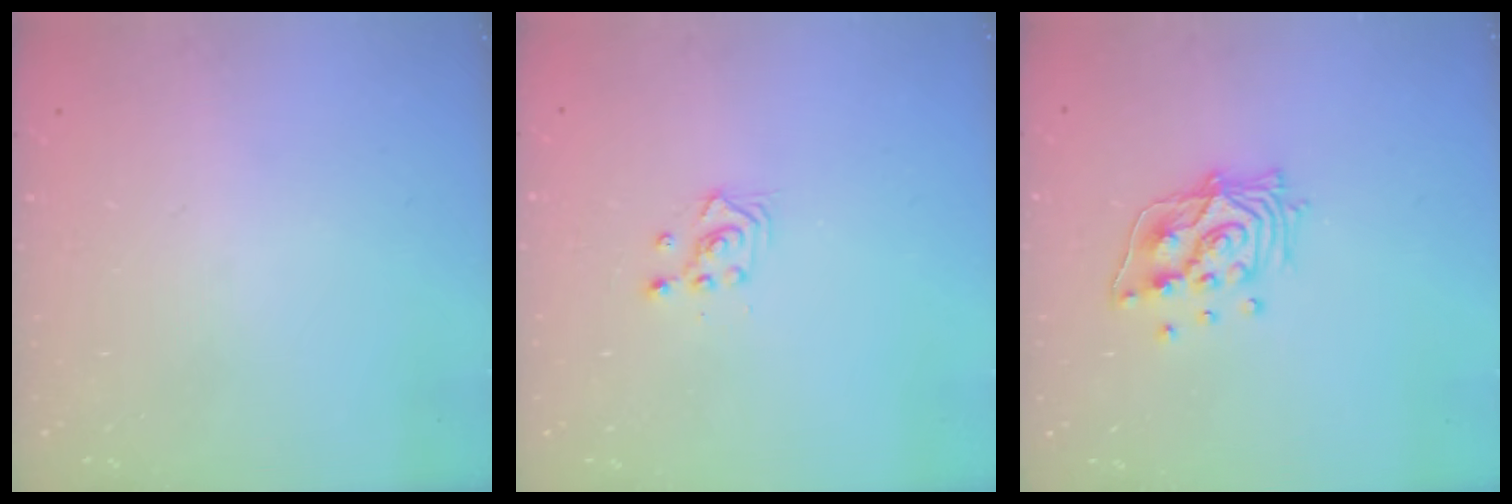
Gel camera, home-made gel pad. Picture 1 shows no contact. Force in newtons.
{"total": 2.3, "press": 2.3, "slide": 0.3}
{"total": 12.4, "press": 12.3, "slide": 1.1}